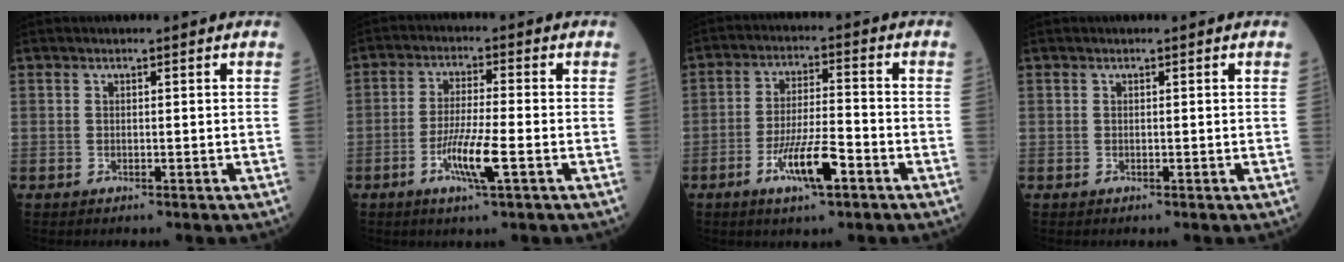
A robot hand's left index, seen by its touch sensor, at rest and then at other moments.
{"total": 6.6, "force": [-2.7, 0.1, 6.0], "torque": [-0.120, -0.014, -0.055]}
{"total": 8.2, "force": [-4.2, 1.3, 6.9], "torque": [-0.132, -0.008, -0.076]}
{"total": 0.0}